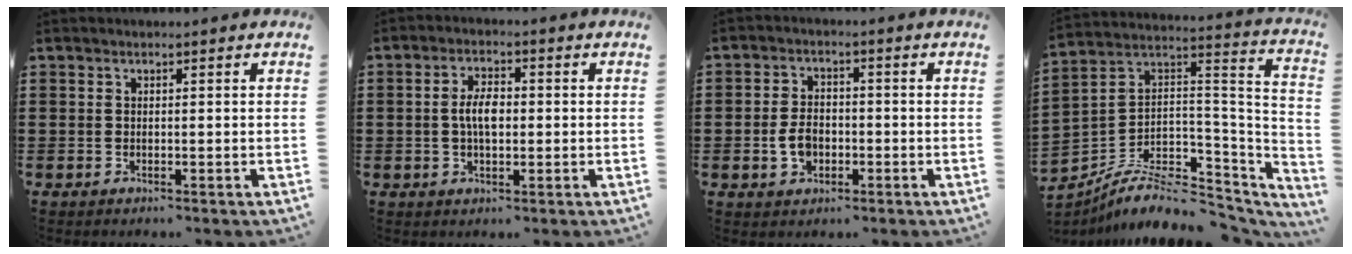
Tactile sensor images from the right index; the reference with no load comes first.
{"total": 4.8, "force": [0.0, 2.2, 4.2], "torque": [-0.081, 0.001, -0.006]}
{"total": 4.3, "force": [-1.0, 3.1, 2.9], "torque": [-0.072, 0.001, -0.022]}
{"total": 7.7, "force": [-5.4, 3.5, 4.1], "torque": [-0.072, 0.005, -0.100]}